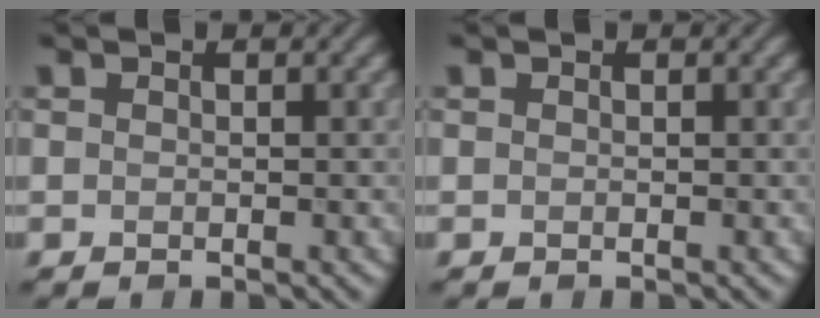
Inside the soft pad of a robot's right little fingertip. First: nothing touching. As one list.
[{"total": 0.0}]